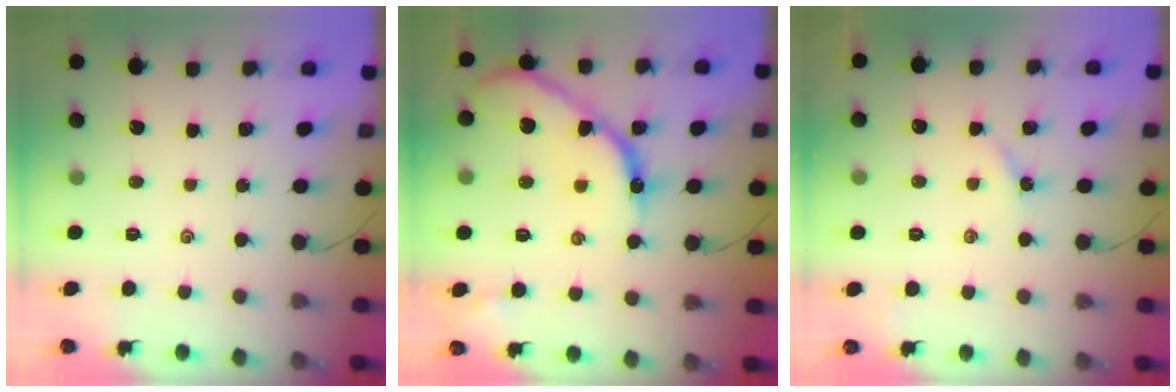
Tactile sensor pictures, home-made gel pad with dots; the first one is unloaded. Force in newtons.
{"total": 14.1, "press": 14.0, "slide": 0.9}
{"total": 2.4, "press": 2.4, "slide": 0.3}